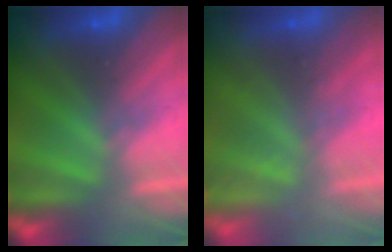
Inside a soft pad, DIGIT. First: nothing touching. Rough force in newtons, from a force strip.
{"total": 2.1}